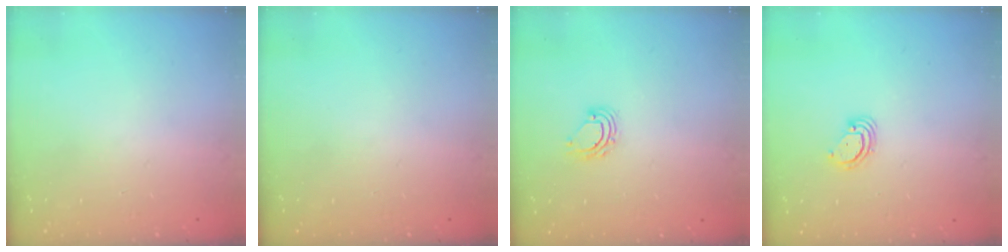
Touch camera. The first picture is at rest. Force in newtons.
{"total": 0.0}
{"total": 4.0, "press": 4.0, "slide": 0.2}
{"total": 2.9, "press": 2.9, "slide": 0.2}